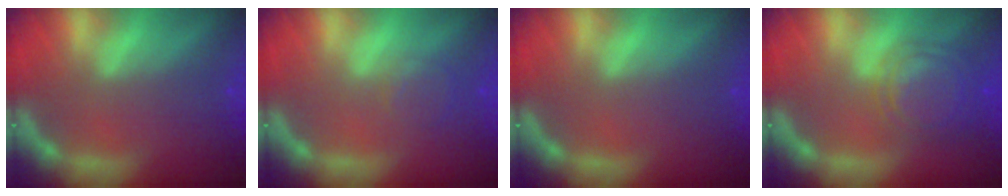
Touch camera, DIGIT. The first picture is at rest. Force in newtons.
{"total": 2.0}
{"total": 0.0}
{"total": 6.0}